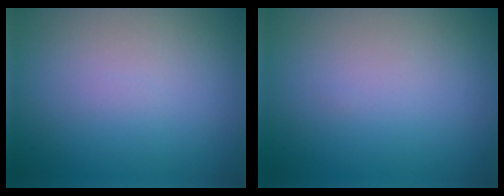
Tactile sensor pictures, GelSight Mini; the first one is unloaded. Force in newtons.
{"total": 0.0}